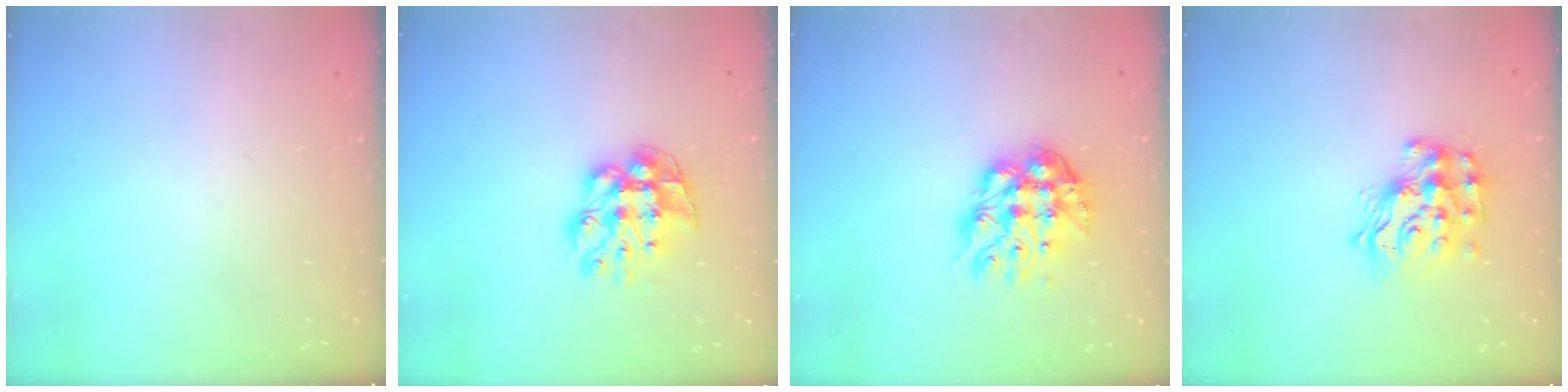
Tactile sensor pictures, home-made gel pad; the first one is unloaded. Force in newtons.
{"total": 10.2, "press": 10.2, "slide": 0.5}
{"total": 11.4, "press": 11.3, "slide": 1.1}
{"total": 13.6, "press": 13.6, "slide": 1.0}